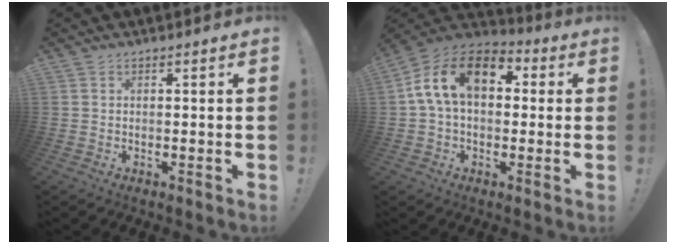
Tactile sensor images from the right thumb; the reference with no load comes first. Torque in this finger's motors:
{"motor_torque": [2.20, 2.75, 0.93, -0.67, 0.19]}